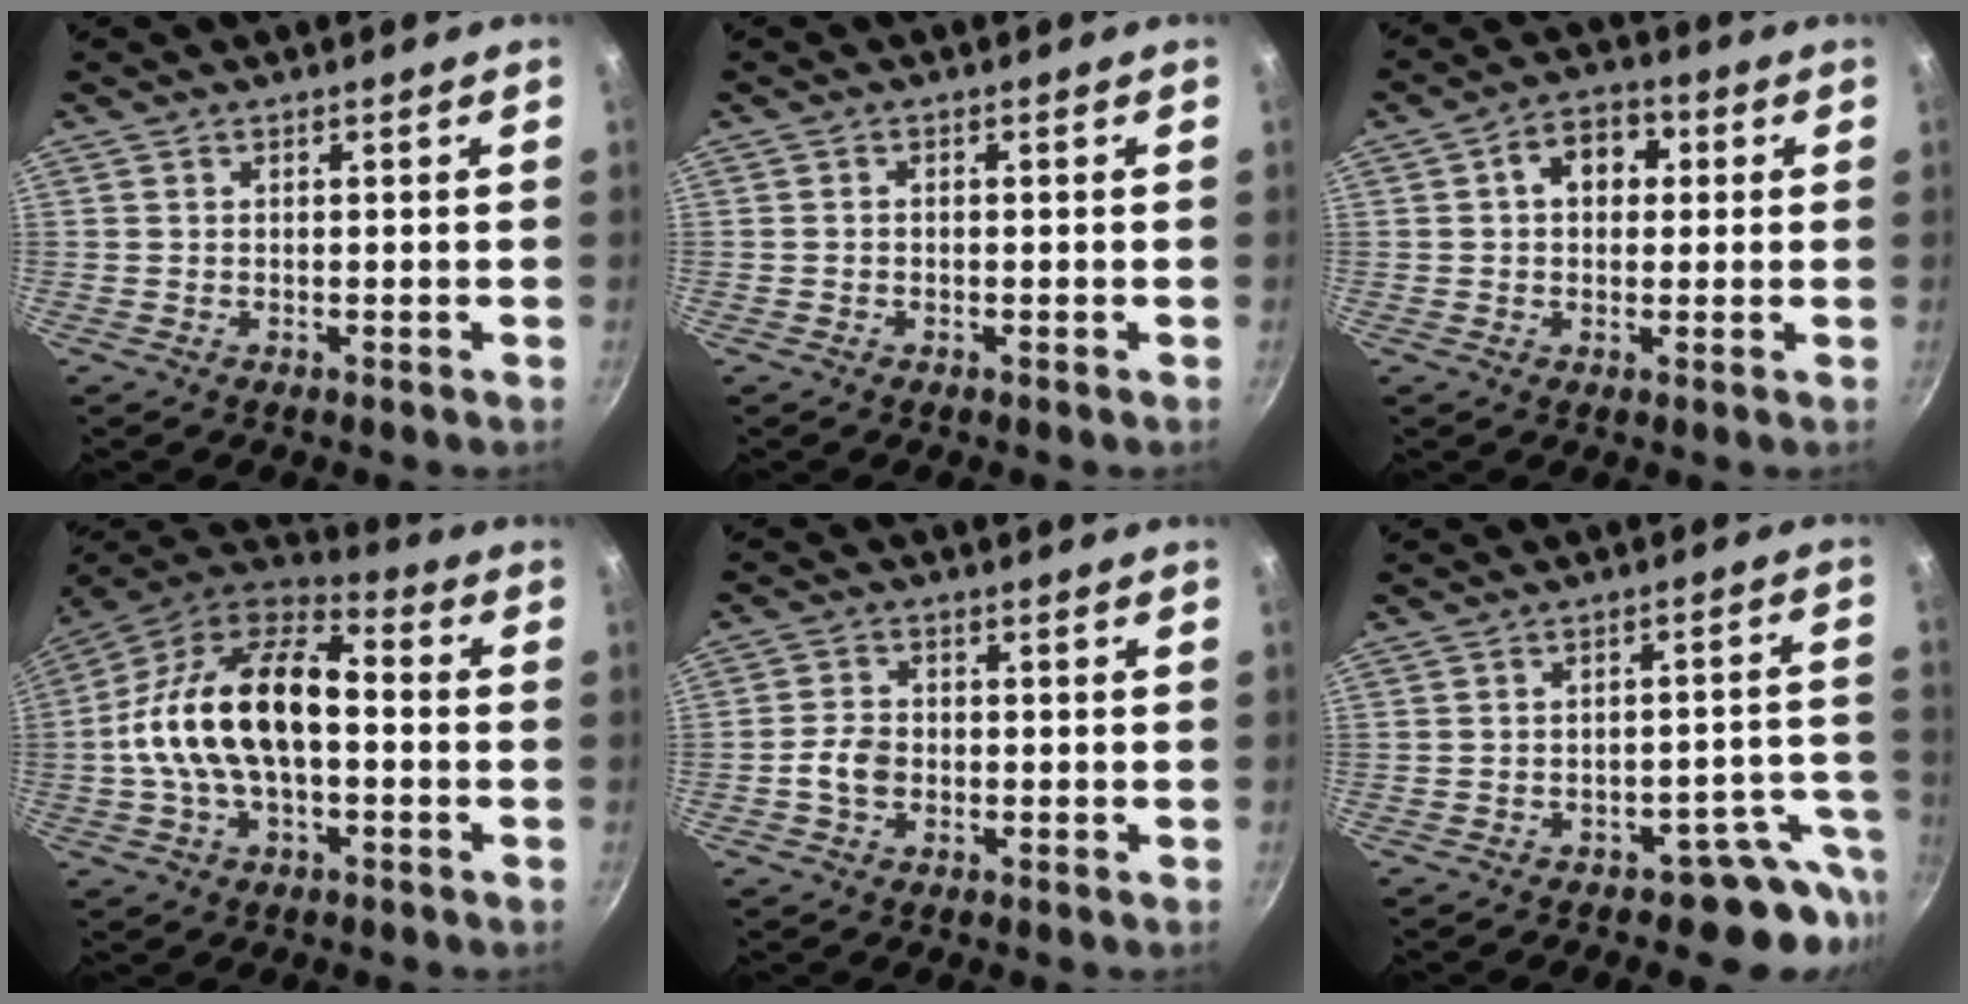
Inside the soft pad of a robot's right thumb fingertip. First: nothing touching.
{"total": 0.5, "force": [-0.3, 0.3, 0.2], "torque": [-0.008, 0.005, -0.006]}
{"total": 7.8, "force": [1.6, 5.8, 5.0], "torque": [-0.039, 0.014, 0.012]}
{"total": 20.1, "force": [-1.2, 11.1, 16.7], "torque": [-0.288, 0.044, -0.037]}
{"total": 4.5, "force": [-1.3, 3.3, 2.7], "torque": [-0.043, 0.021, -0.029]}
{"total": 6.7, "force": [-5.5, 3.2, 2.1], "torque": [0.037, 0.069, -0.069]}